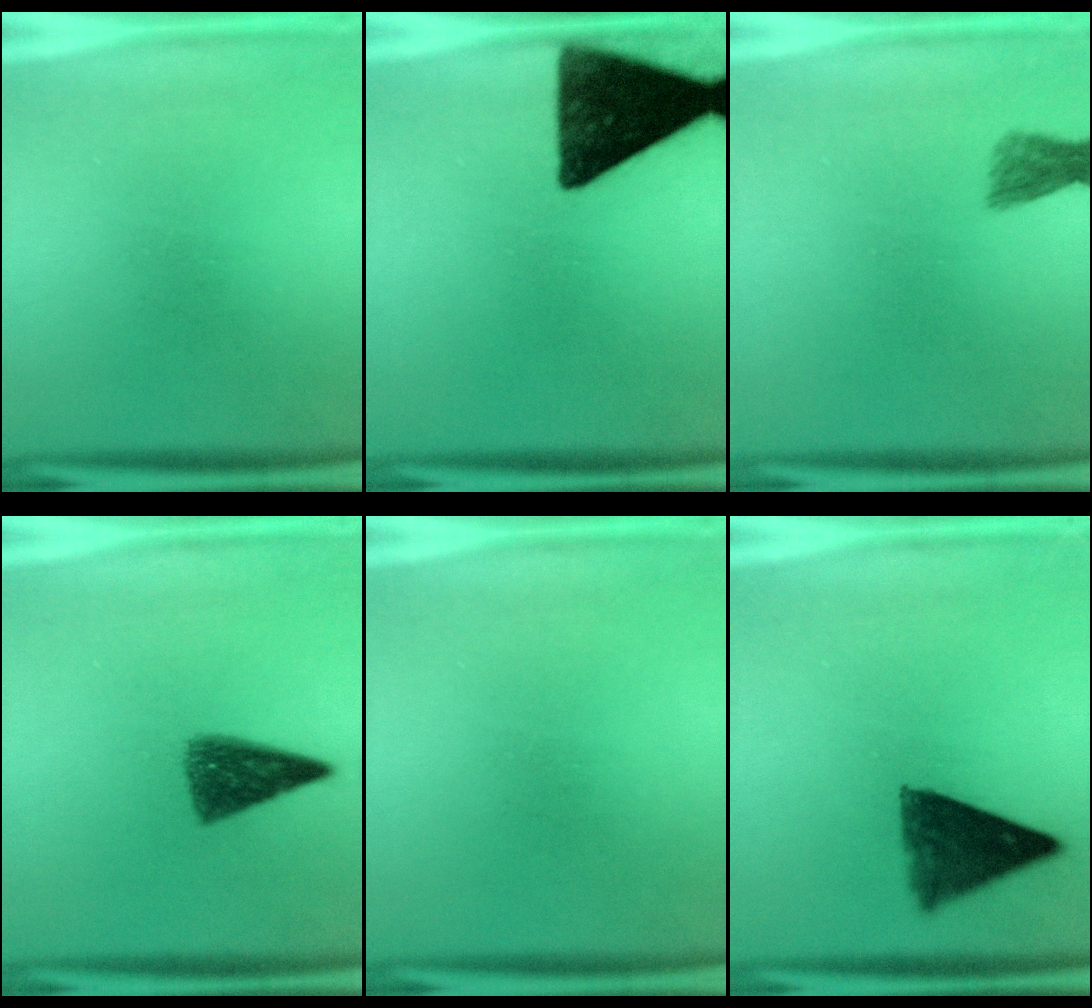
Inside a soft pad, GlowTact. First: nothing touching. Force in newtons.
{"total": 16.3}
{"total": 2.4}
{"total": 7.3}
{"total": 0.0}
{"total": 9.6}